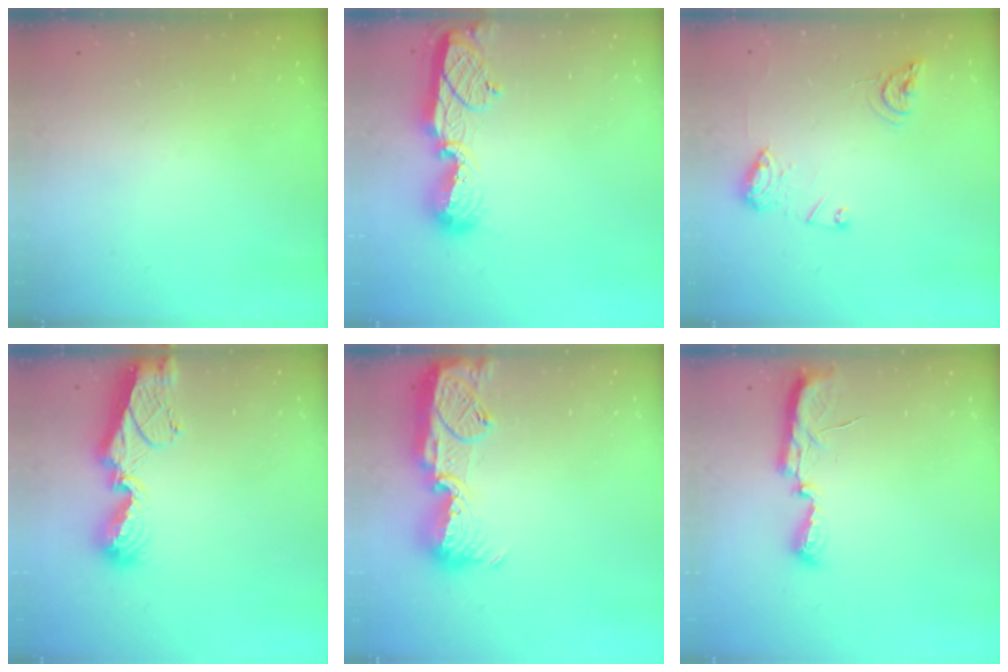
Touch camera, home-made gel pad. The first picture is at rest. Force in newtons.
{"total": 13.8, "press": 13.8, "slide": 1.5}
{"total": 11.2, "press": 11.1, "slide": 1.1}
{"total": 11.7, "press": 11.6, "slide": 1.1}
{"total": 14.9, "press": 14.9, "slide": 1.0}
{"total": 9.8, "press": 8.5, "slide": 4.8}